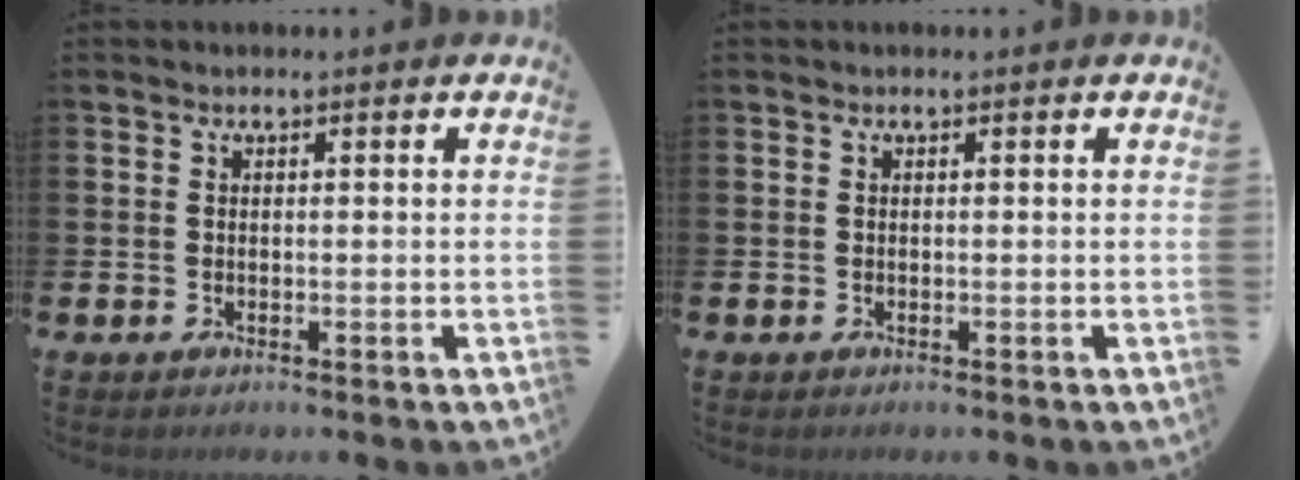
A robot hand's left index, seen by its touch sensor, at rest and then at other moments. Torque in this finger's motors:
{"motor_torque": [0.00, 0.00, 0.00, 0.00]}